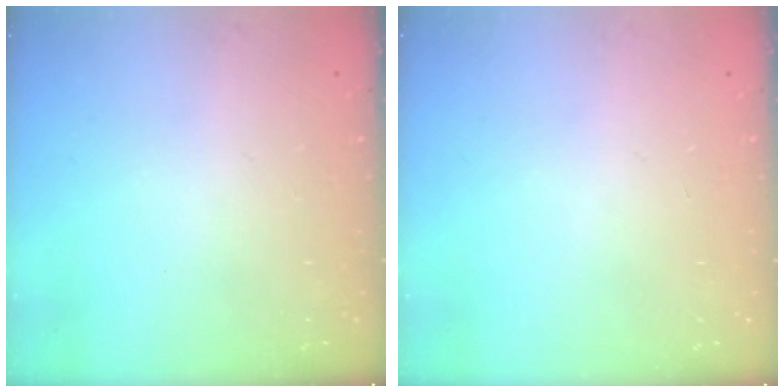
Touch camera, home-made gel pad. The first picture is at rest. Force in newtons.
{"total": 0.0}